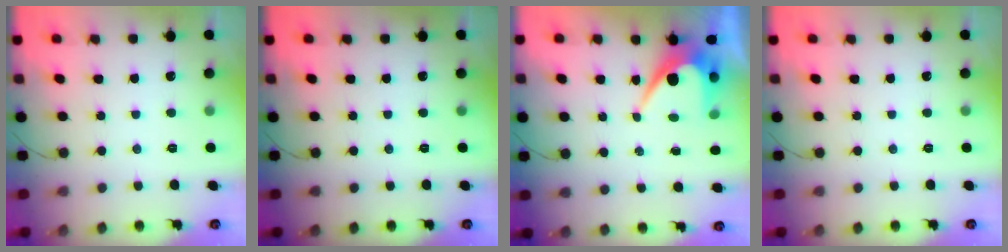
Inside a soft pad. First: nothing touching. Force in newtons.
{"total": 0.0}
{"total": 7.7, "press": 7.7, "slide": 0.1}
{"total": 0.0}